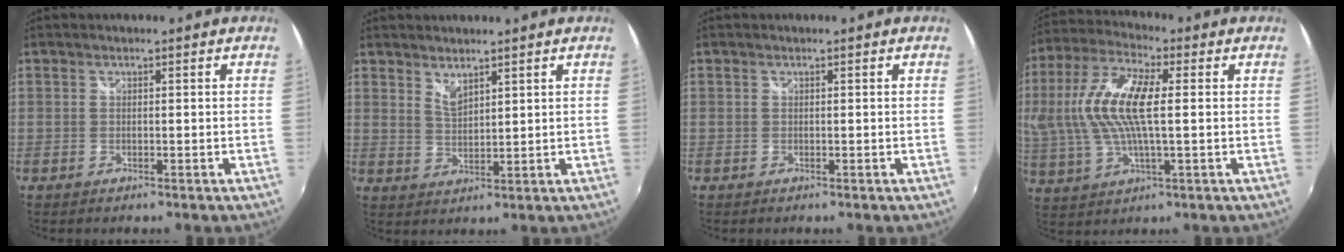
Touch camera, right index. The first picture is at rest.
{"total": 3.2, "force": [2.7, 0.8, 1.6], "torque": [-0.026, -0.003, 0.047]}
{"total": 0.0}
{"total": 15.5, "force": [1.7, 5.5, 14.3], "torque": [-0.287, 0.010, 0.031]}